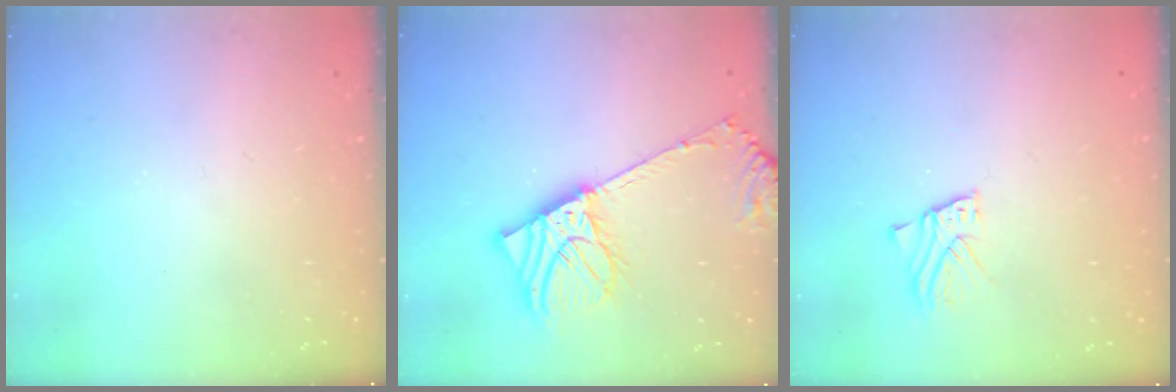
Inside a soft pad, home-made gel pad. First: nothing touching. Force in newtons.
{"total": 9.5, "press": 9.4, "slide": 1.6}
{"total": 2.4, "press": 2.4, "slide": 0.2}